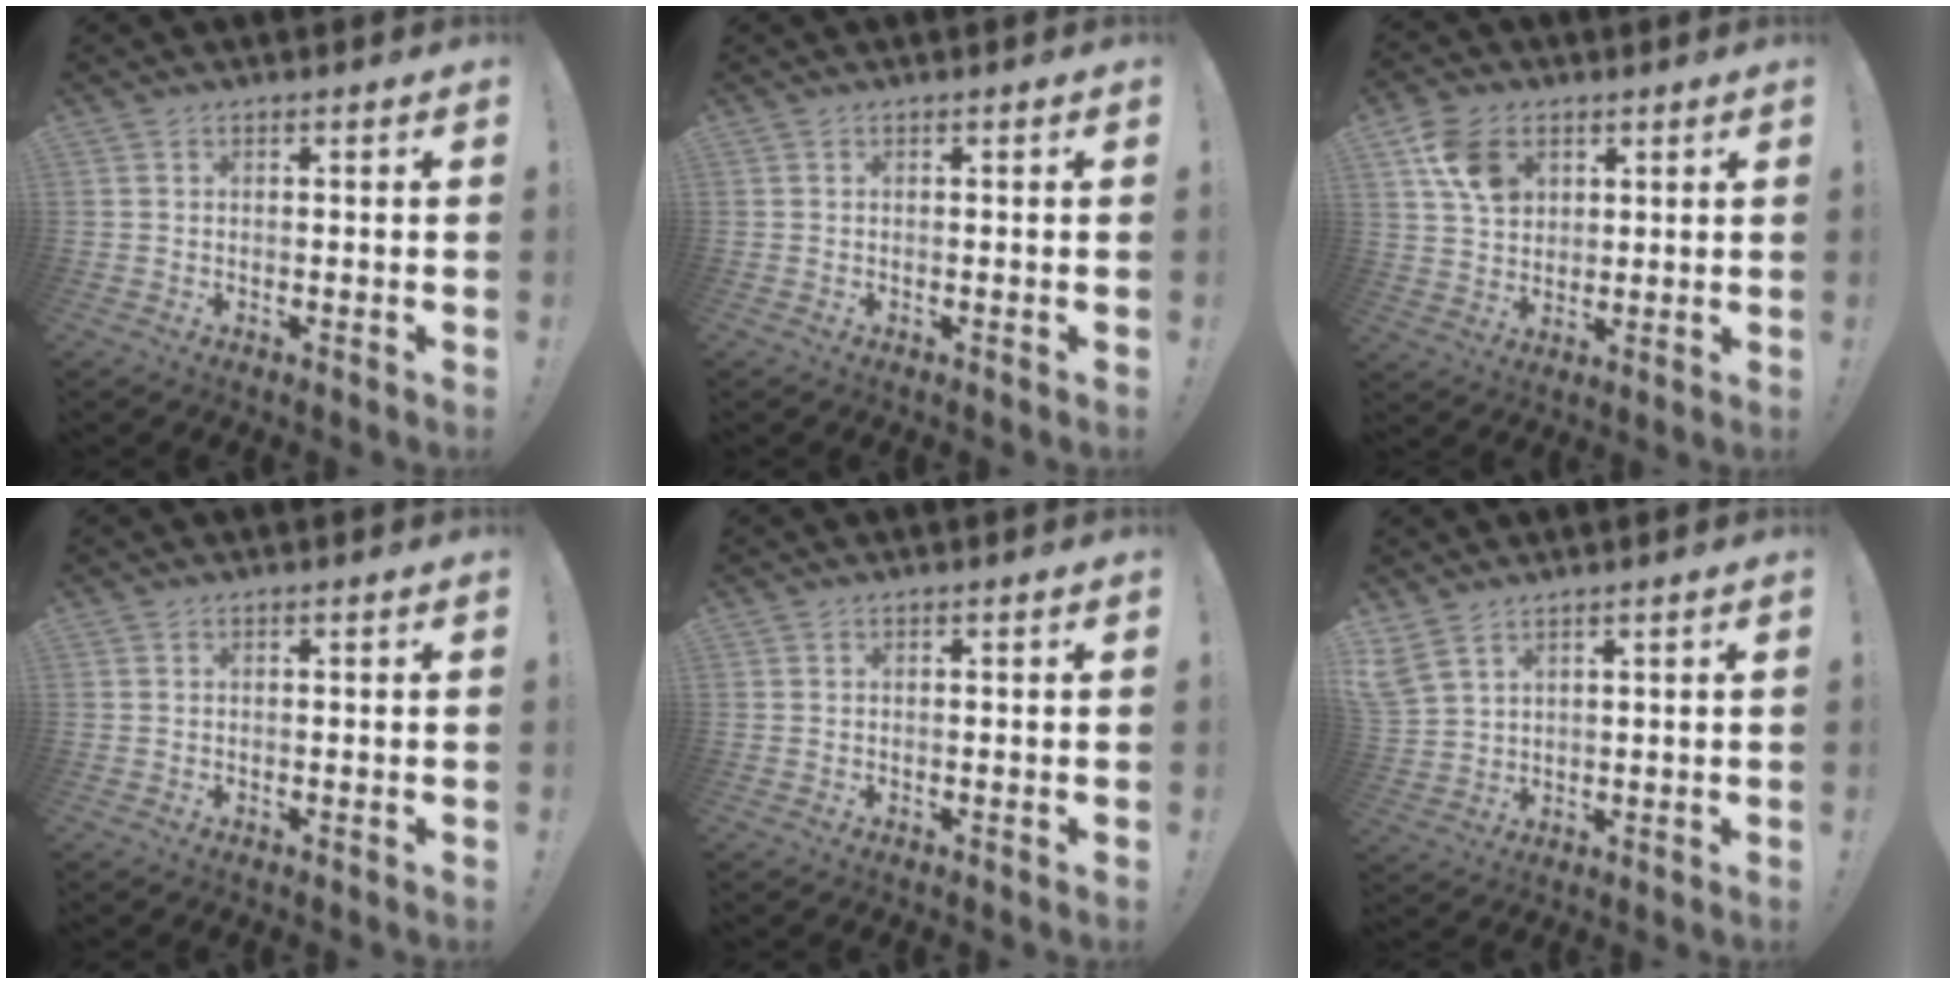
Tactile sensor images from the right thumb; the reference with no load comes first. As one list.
[{"total": 0.0}, {"total": 11.2, "force": [5.0, 8.2, 5.8], "torque": [-0.080, -0.014, 0.099]}, {"total": 0.0}, {"total": 0.0}, {"total": 4.6, "force": [3.4, 2.3, 2.1], "torque": [-0.058, -0.010, 0.070]}]